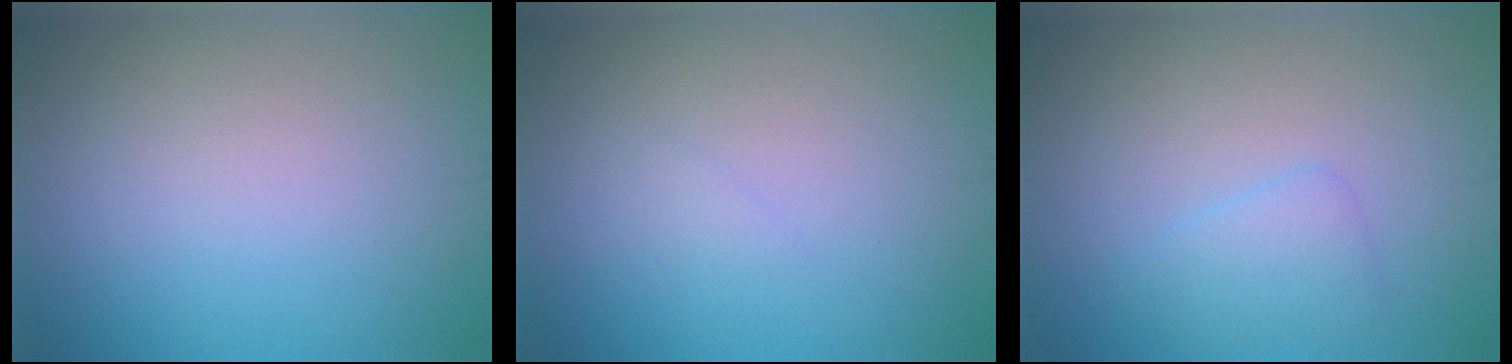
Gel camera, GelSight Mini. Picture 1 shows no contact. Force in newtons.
{"total": 0.5, "press": 0.5, "slide": 0.1}
{"total": 1.8, "press": 1.8, "slide": 0.0}